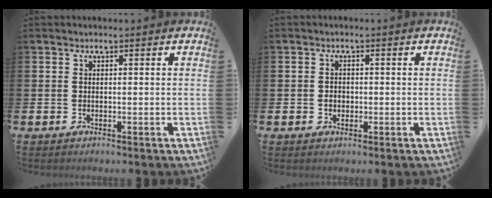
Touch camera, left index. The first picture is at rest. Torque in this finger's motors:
{"motor_torque": [0.08, 0.03, 0.00, 0.03]}